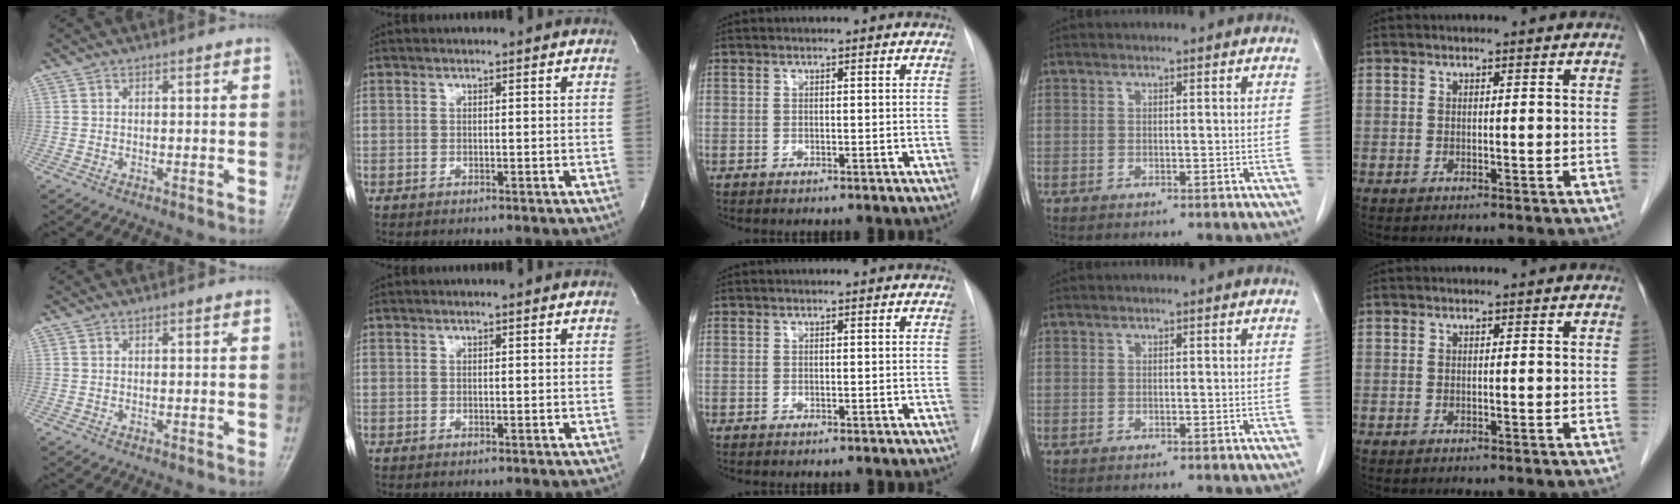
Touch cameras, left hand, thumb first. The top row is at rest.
{}